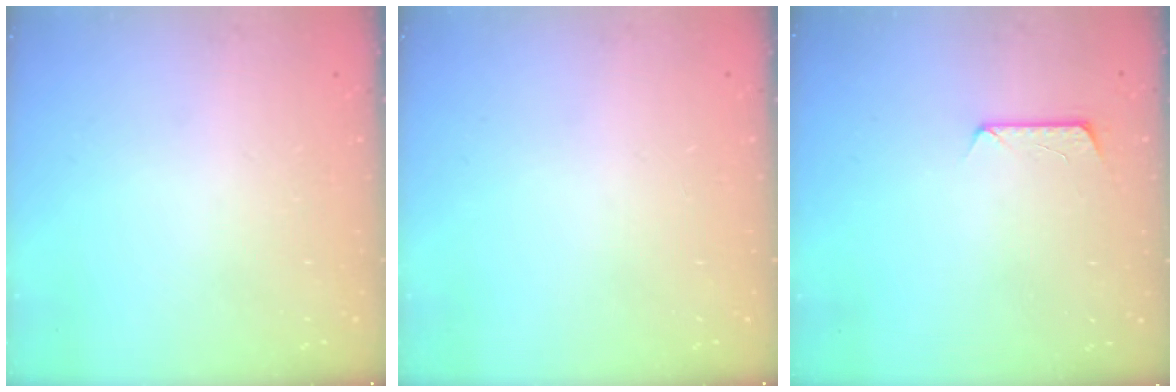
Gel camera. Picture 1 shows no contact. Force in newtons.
{"total": 0.0}
{"total": 7.4, "press": 7.3, "slide": 0.6}